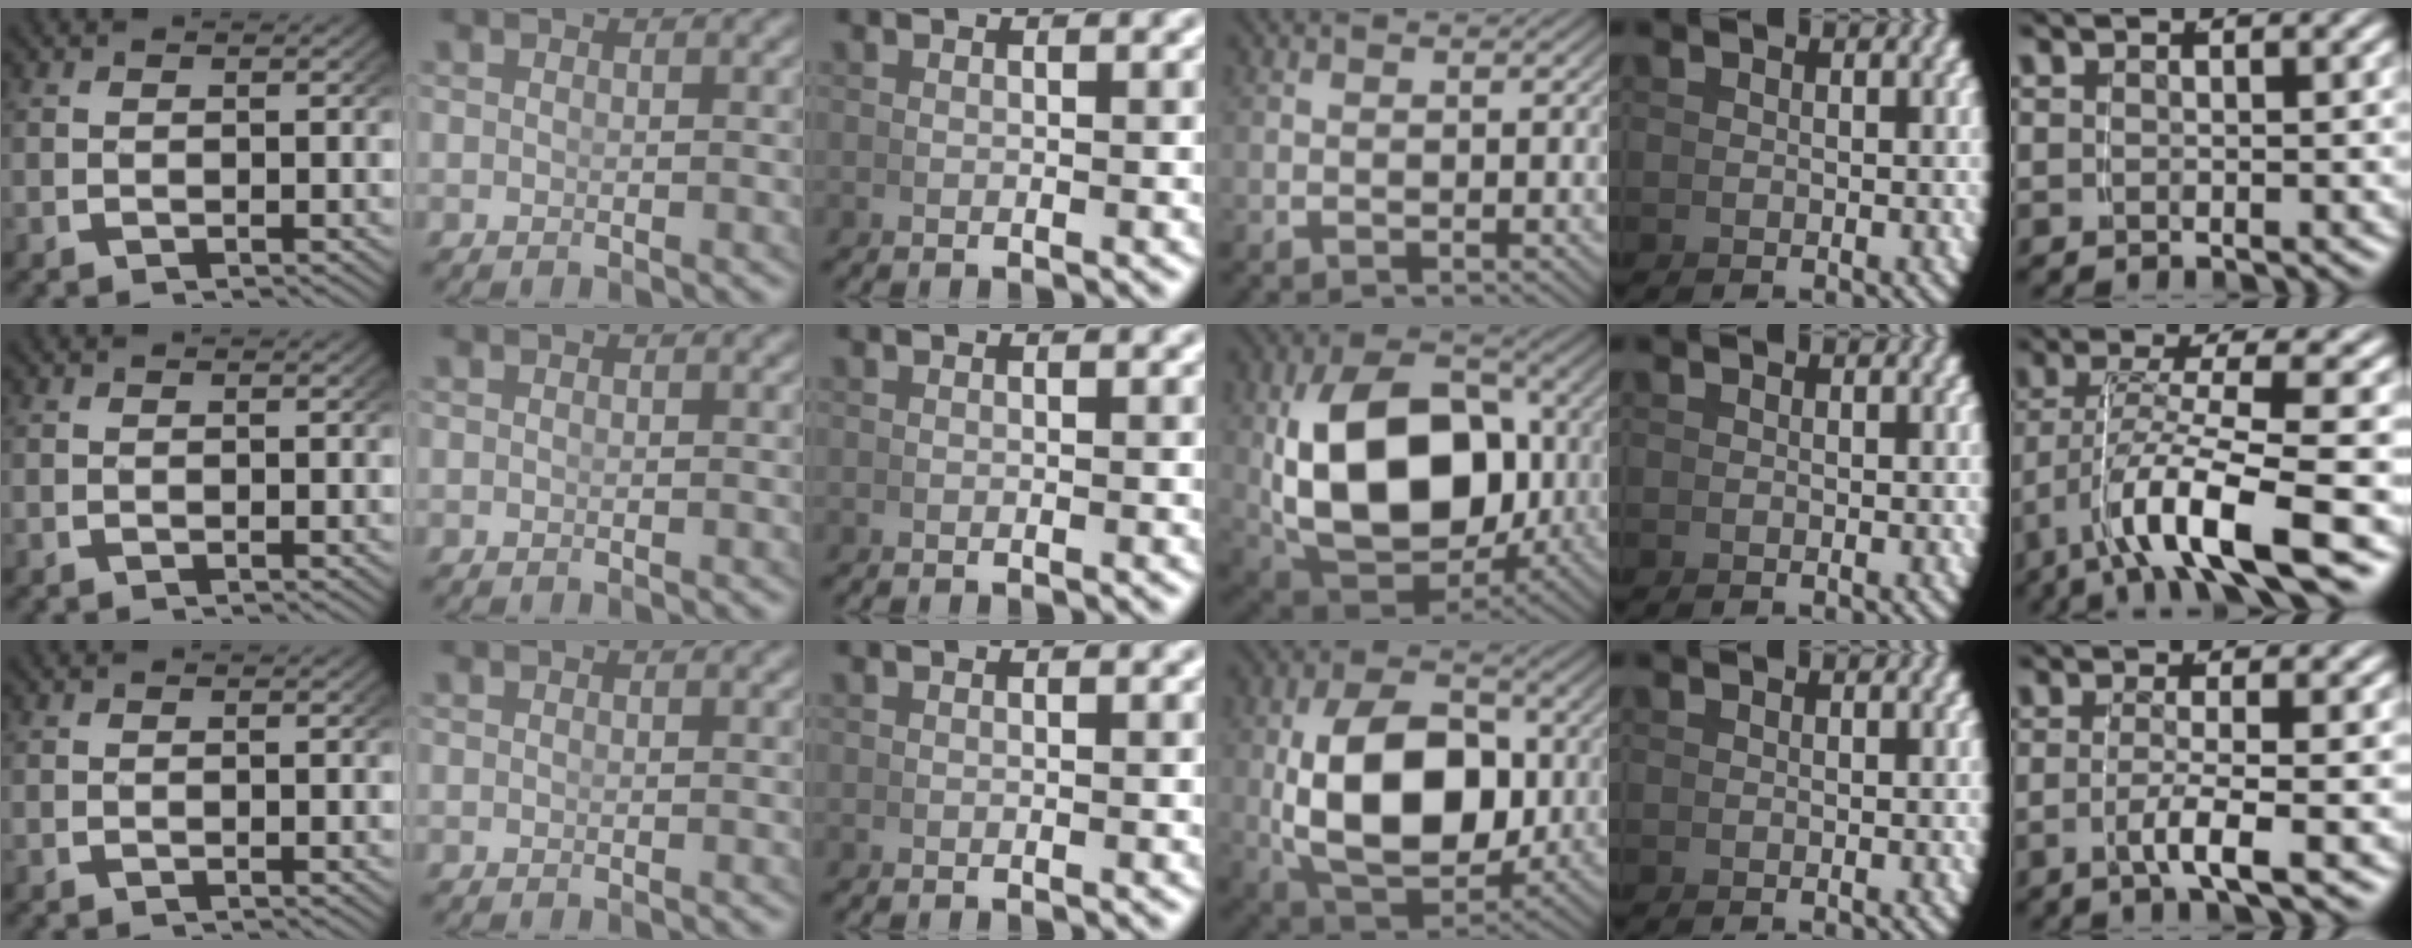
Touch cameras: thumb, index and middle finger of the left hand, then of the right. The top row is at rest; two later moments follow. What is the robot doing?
{"motion": "lift_and_place", "object": "bowl"}